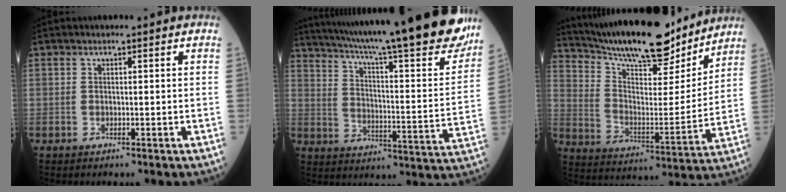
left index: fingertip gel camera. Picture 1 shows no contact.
{"total": 31.5, "force": [27.1, 1.1, 16.0], "torque": [-0.262, -0.077, 0.361]}
{"total": 20.8, "force": [18.5, 3.9, 8.5], "torque": [-0.153, -0.005, 0.294]}